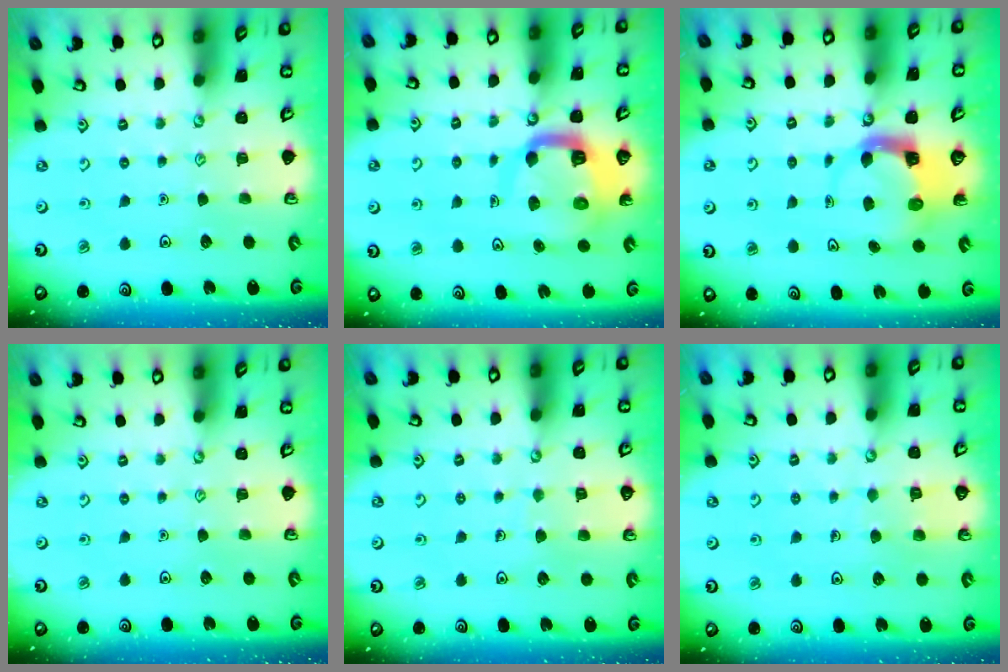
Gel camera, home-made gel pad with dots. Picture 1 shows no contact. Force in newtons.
{"total": 10.2, "press": 10.1, "slide": 1.4}
{"total": 3.9, "press": 3.9, "slide": 0.5}
{"total": 0.0}
{"total": 5.3, "press": 5.2, "slide": 0.4}
{"total": 4.0, "press": 3.9, "slide": 0.3}